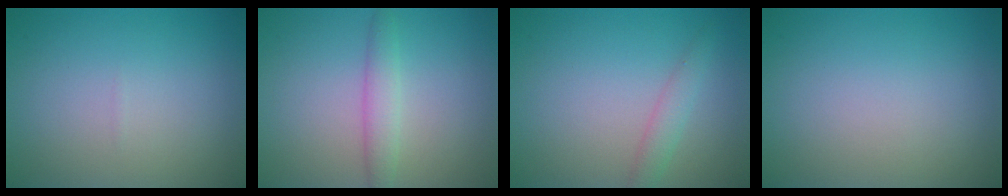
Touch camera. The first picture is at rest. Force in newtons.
{"total": 2.1, "press": 2.1, "slide": 0.1}
{"total": 1.7, "press": 1.7, "slide": 0.1}
{"total": 0.0}